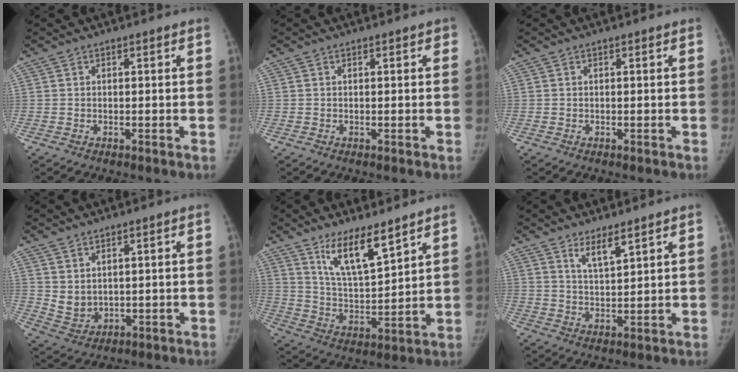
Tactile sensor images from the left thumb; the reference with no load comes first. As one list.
[{"total": 0.8, "force": [0.4, 0.4, 0.5], "torque": [-0.003, 0.001, 0.001]}, {"total": 0.0}, {"total": 4.3, "force": [1.7, 3.0, 2.6], "torque": [-0.037, -0.019, 0.046]}, {"total": 11.0, "force": [7.7, 2.8, 7.4], "torque": [-0.119, -0.060, 0.153]}, {"total": 4.6, "force": [3.3, 1.1, 3.0], "torque": [-0.048, -0.032, 0.064]}]